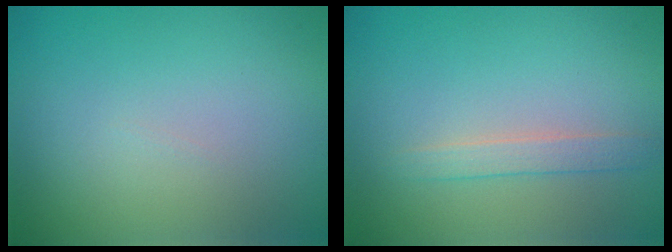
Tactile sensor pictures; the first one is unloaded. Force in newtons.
{"total": 1.7, "press": 1.7, "slide": 0.0}